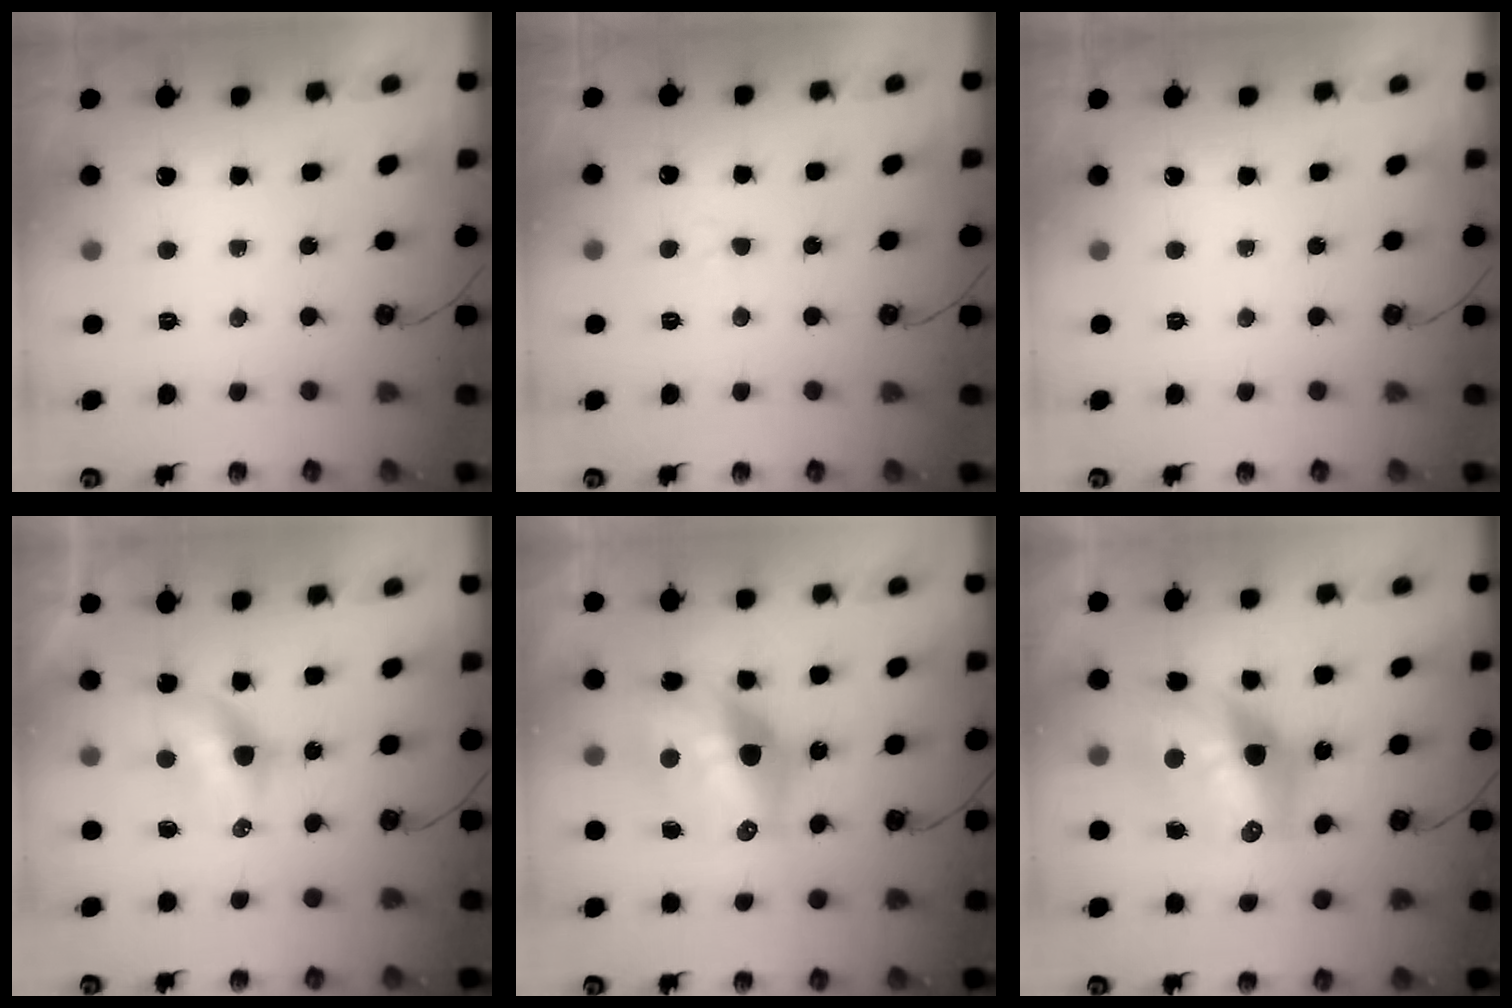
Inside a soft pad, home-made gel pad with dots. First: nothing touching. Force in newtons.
{"total": 2.9, "press": 2.8, "slide": 0.5}
{"total": 0.0}
{"total": 7.6, "press": 7.6, "slide": 0.5}
{"total": 16.7, "press": 16.6, "slide": 1.8}
{"total": 17.3, "press": 16.9, "slide": 3.6}